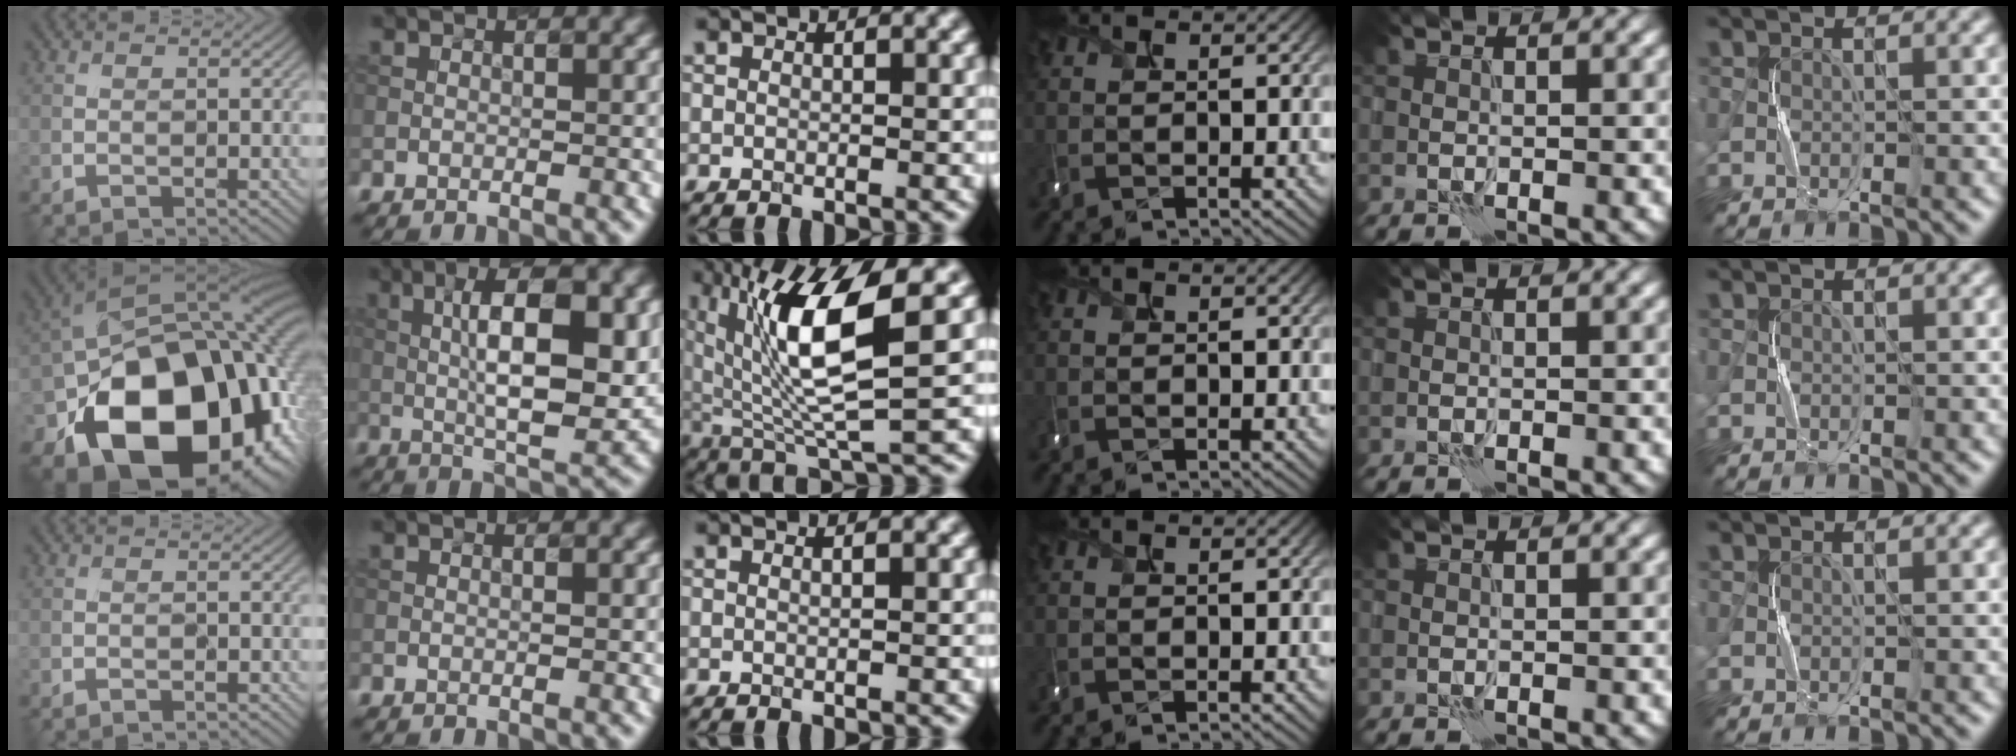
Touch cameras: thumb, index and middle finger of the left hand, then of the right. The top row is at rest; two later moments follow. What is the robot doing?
{"motion": "shake", "object": "tambourine"}